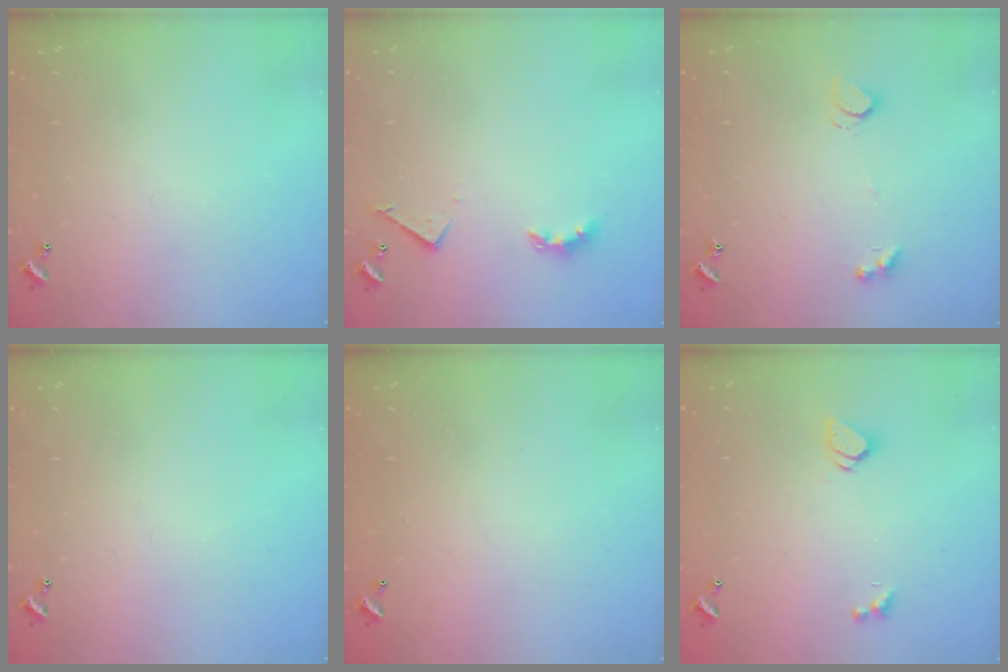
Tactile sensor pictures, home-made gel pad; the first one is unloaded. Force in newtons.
{"total": 3.5, "press": 3.4, "slide": 0.7}
{"total": 1.4, "press": 1.2, "slide": 0.6}
{"total": 0.0}
{"total": 2.8, "press": 2.8, "slide": 0.1}
{"total": 1.5, "press": 1.4, "slide": 0.5}